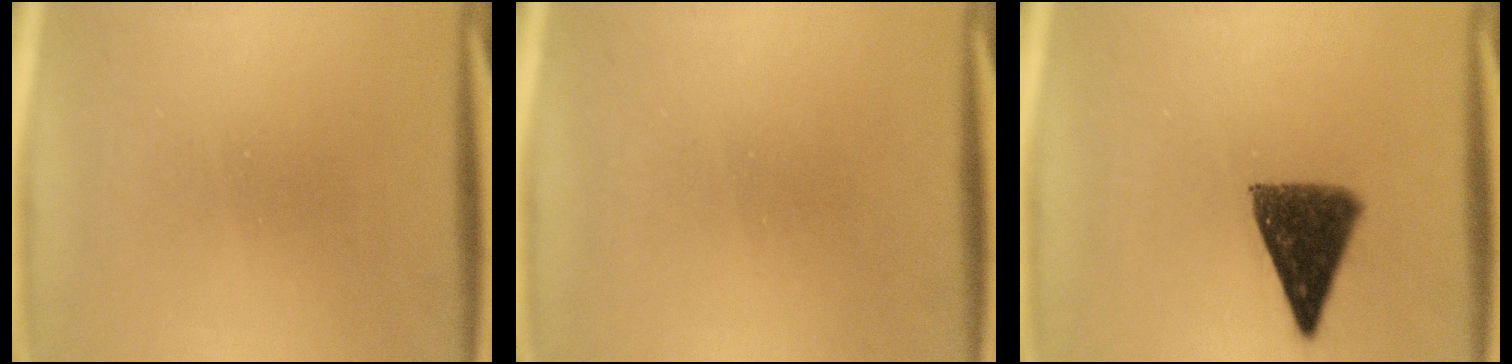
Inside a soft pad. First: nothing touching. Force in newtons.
{"total": 1.6}
{"total": 9.9}